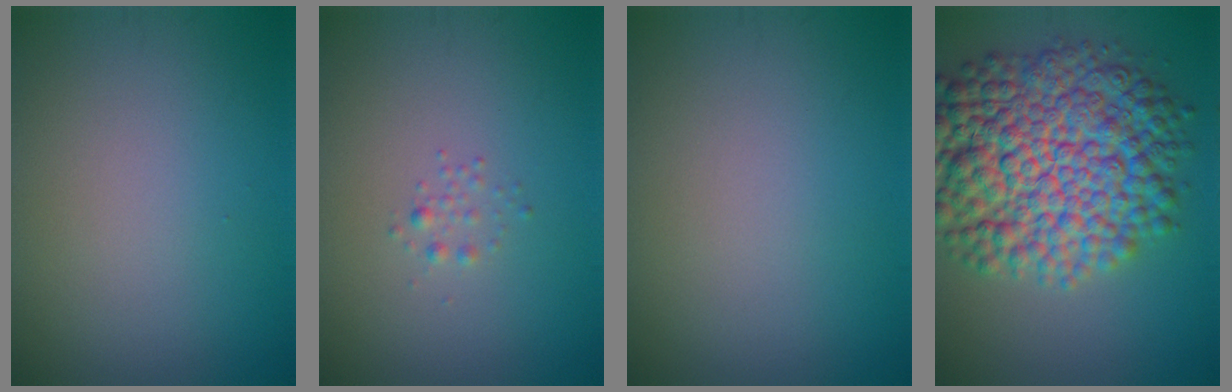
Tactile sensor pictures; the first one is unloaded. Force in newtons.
{"total": 0.8, "press": 0.8, "slide": 0.0}
{"total": 0.0}
{"total": 13.2, "press": 13.2, "slide": 0.2}